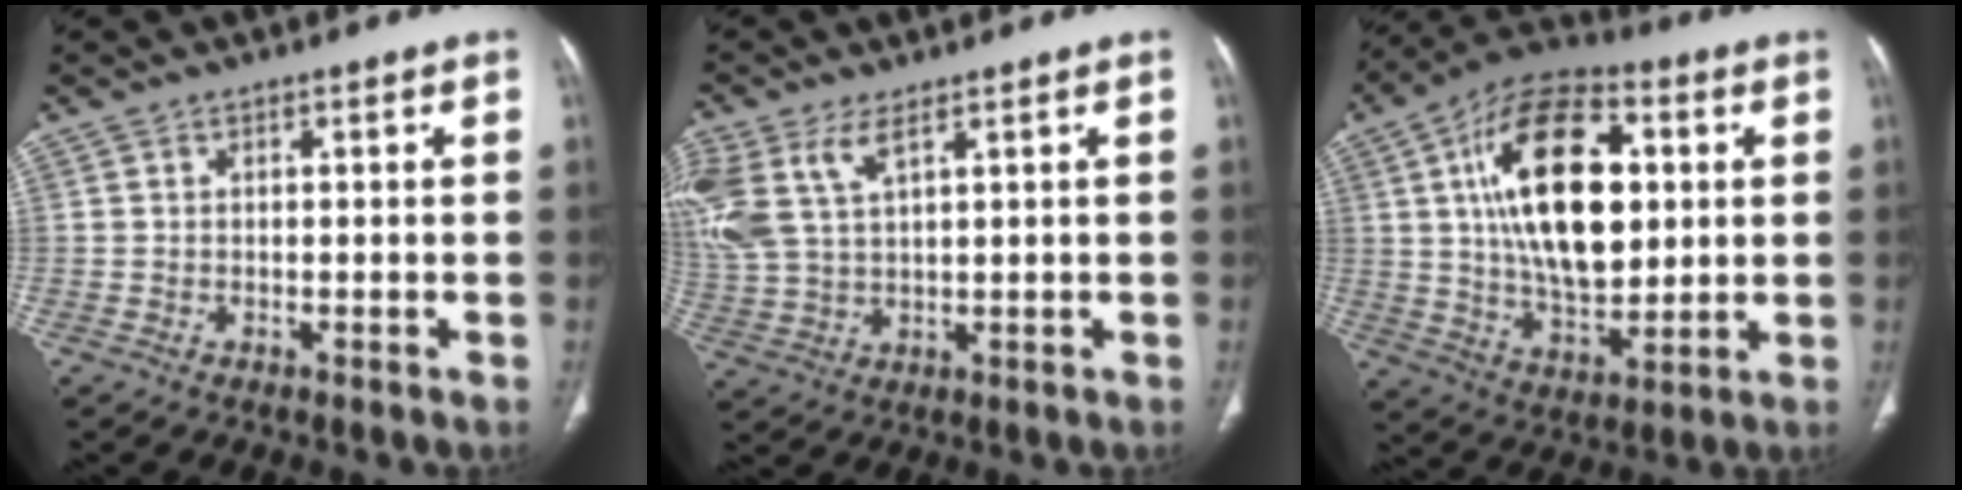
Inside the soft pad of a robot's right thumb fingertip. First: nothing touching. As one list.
[{"total": 10.8, "force": [5.2, 5.1, 8.0], "torque": [-0.202, 0.000, 0.115]}, {"total": 23.6, "force": [4.6, 12.8, 19.3], "torque": [-0.299, -0.006, 0.074]}]